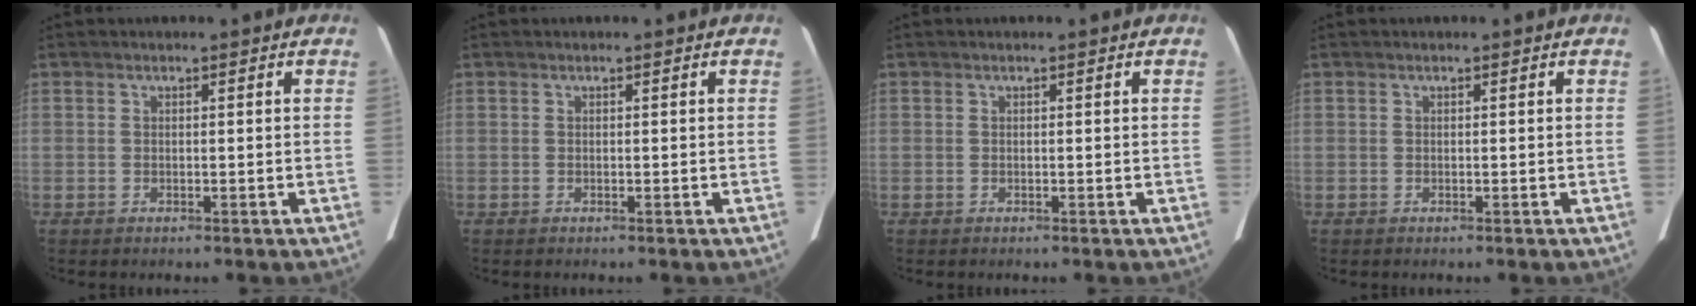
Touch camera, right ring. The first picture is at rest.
{"total": 0.0}
{"total": 0.0}
{"total": 0.0}